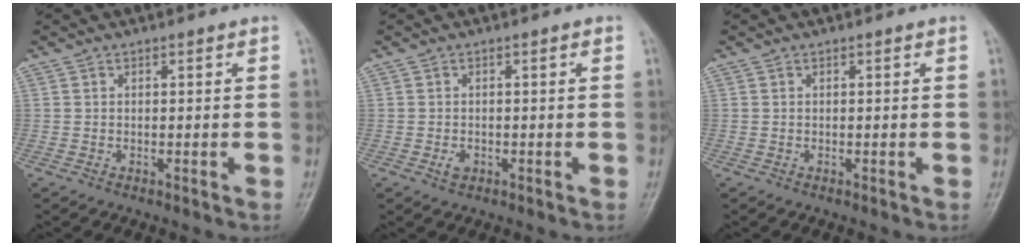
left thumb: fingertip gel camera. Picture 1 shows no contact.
{"total": 1.6, "force": [-0.5, 1.1, 1.0], "torque": [-0.013, 0.004, -0.007]}
{"total": 0.0}